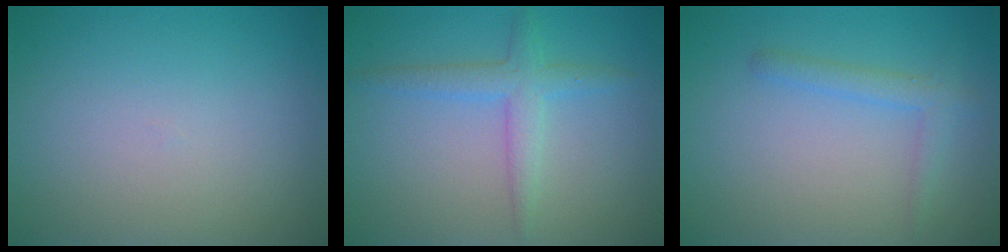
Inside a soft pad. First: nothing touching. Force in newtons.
{"total": 2.7, "press": 2.7, "slide": 0.1}
{"total": 1.9, "press": 1.9, "slide": 0.1}